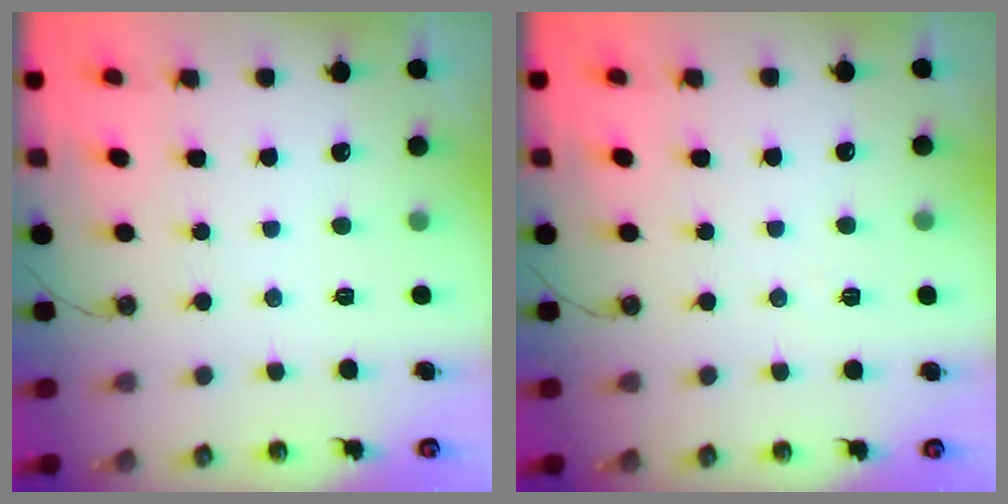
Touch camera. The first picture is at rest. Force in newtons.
{"total": 2.9, "press": 2.2, "slide": 1.9}